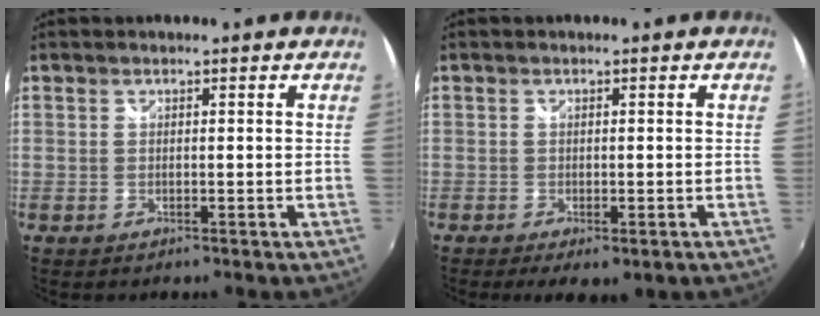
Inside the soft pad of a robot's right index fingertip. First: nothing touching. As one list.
[{"total": 4.6, "force": [-2.7, 1.7, 3.3], "torque": [-0.064, -0.022, -0.036]}]